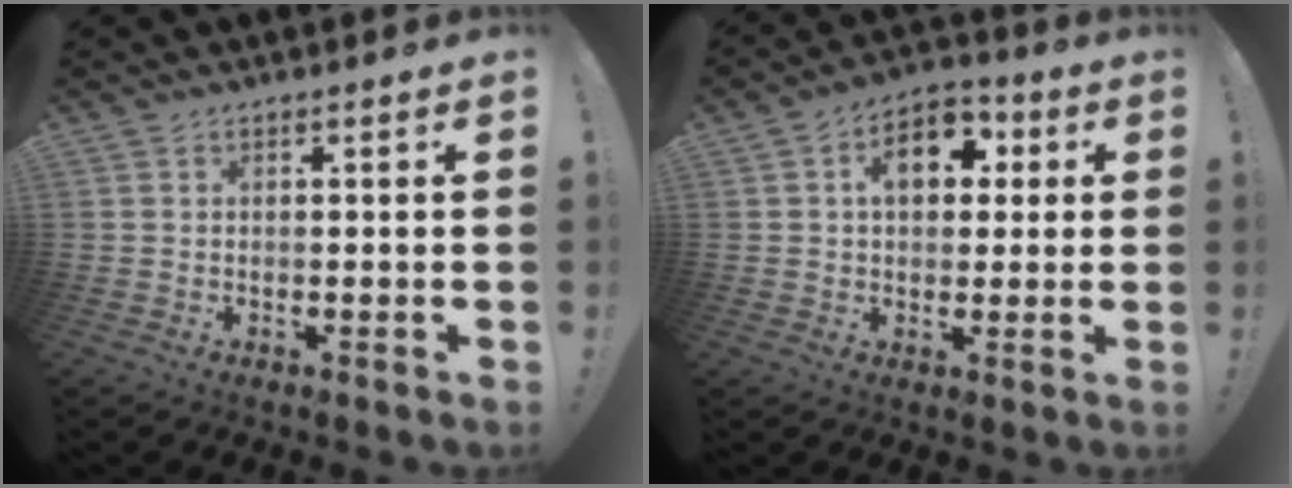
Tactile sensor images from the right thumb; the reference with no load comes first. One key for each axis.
{"total": 11.1, "fx": 2.6, "fy": 7.7, "fz": 7.5, "tx": -0.111, "ty": 0.010, "tz": 0.049}